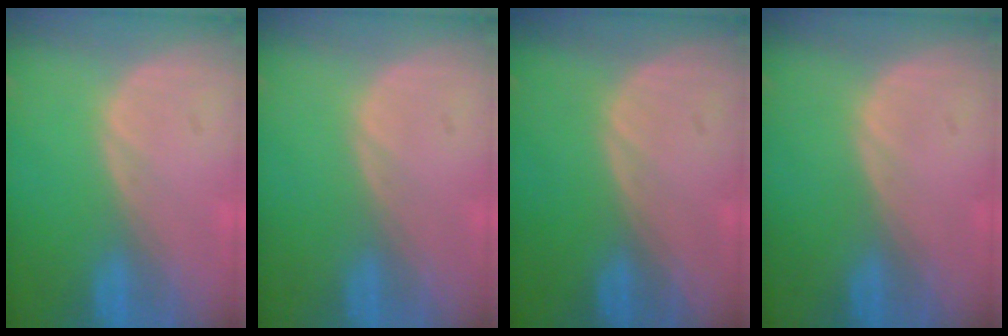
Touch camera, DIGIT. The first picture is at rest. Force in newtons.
{"total": 0.0}
{"total": 0.0}
{"total": 0.0}